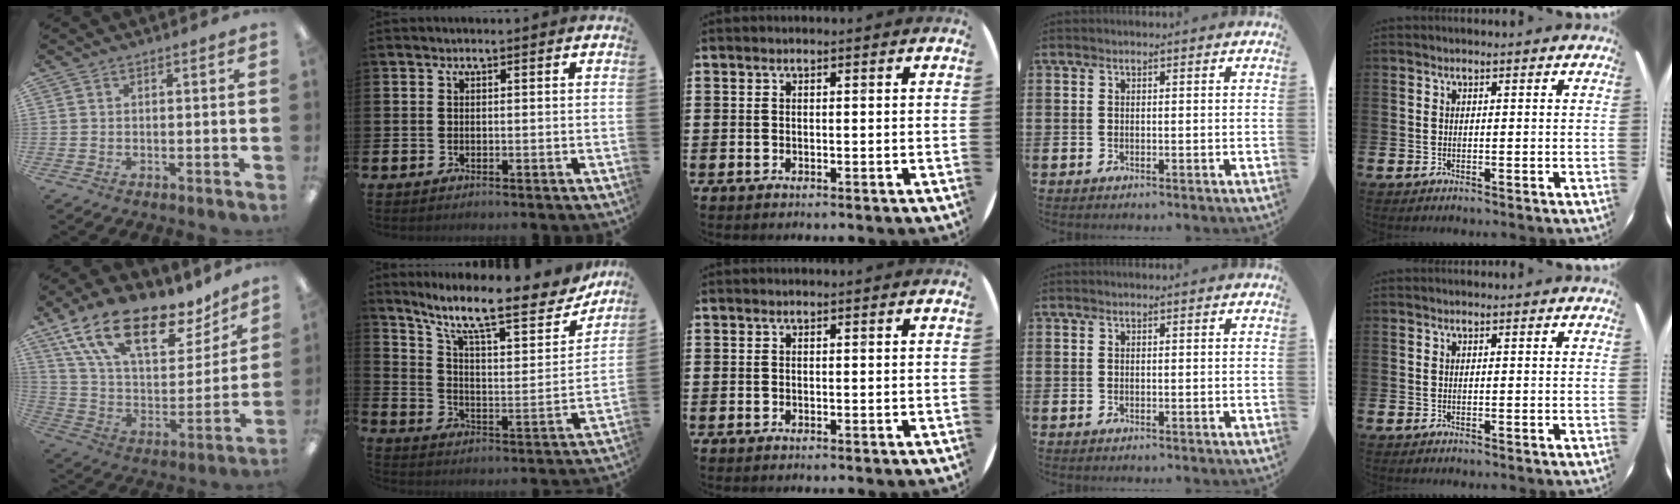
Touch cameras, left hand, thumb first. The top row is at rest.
{"thumb": {"total": 21.9, "force": [13.9, 10.0, 13.6], "torque": [-0.240, -0.073, 0.247]}, "index": {"total": 13.3, "force": [10.3, 3.6, 7.5], "torque": [-0.156, -0.064, 0.170]}}